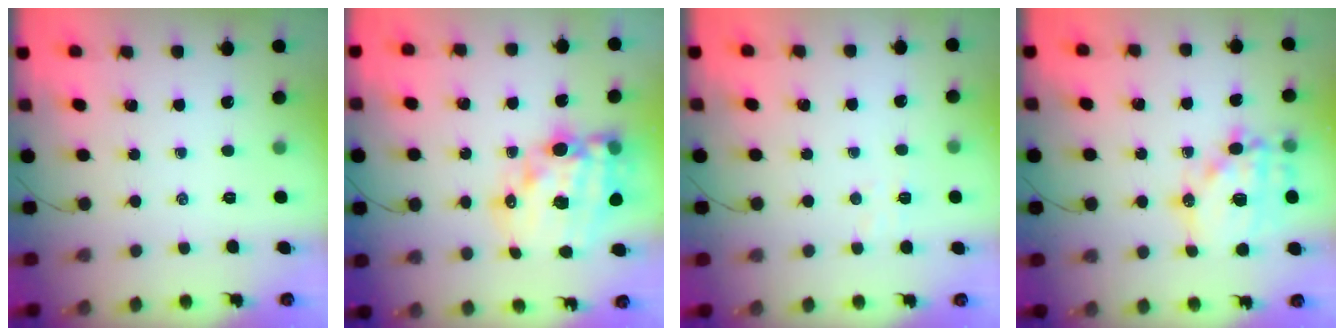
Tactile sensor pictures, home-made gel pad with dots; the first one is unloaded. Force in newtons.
{"total": 20.3, "press": 19.7, "slide": 4.9}
{"total": 3.5, "press": 3.4, "slide": 0.8}
{"total": 15.9, "press": 15.7, "slide": 2.3}